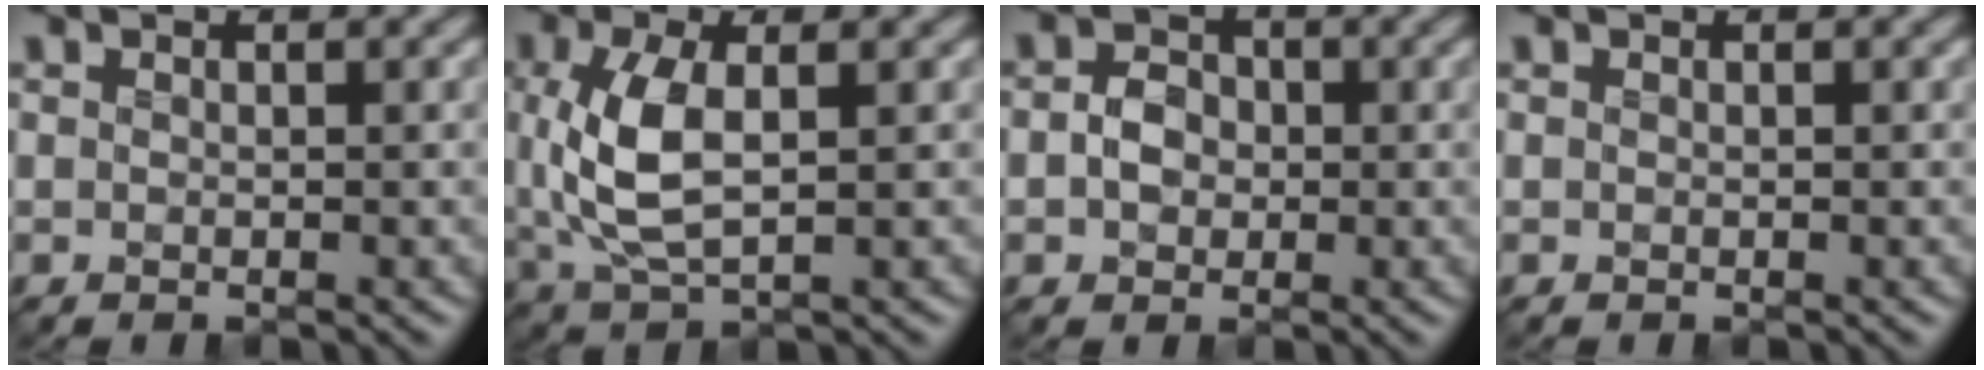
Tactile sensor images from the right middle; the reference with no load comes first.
{"total": 5.7, "force": [0.1, 2.7, 5.1], "torque": [-0.122, -0.002, 0.006]}
{"total": 2.5, "force": [-0.7, 2.0, 1.3], "torque": [-0.022, 0.002, -0.021]}
{"total": 0.0}